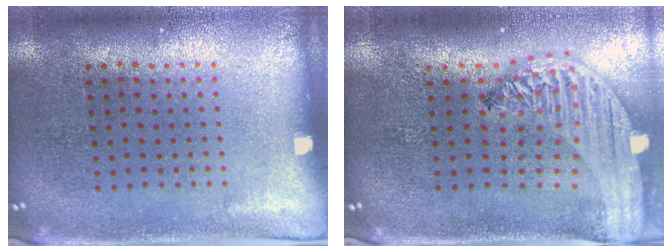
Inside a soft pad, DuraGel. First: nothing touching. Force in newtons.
{"total": 2.8, "press": 2.3, "slide": 1.7}